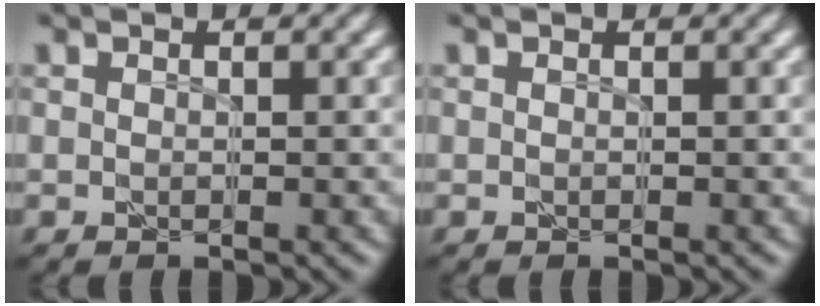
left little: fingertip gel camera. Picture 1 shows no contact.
{"total": 0.0}